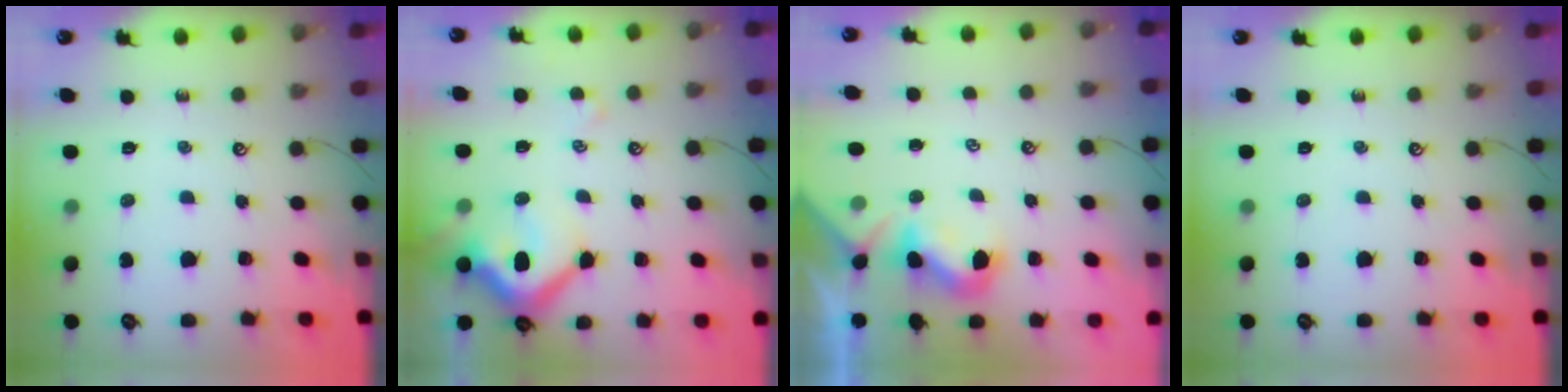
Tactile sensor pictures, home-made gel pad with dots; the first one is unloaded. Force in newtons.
{"total": 9.2, "press": 9.0, "slide": 1.4}
{"total": 1.3, "press": 1.2, "slide": 0.6}
{"total": 0.0}